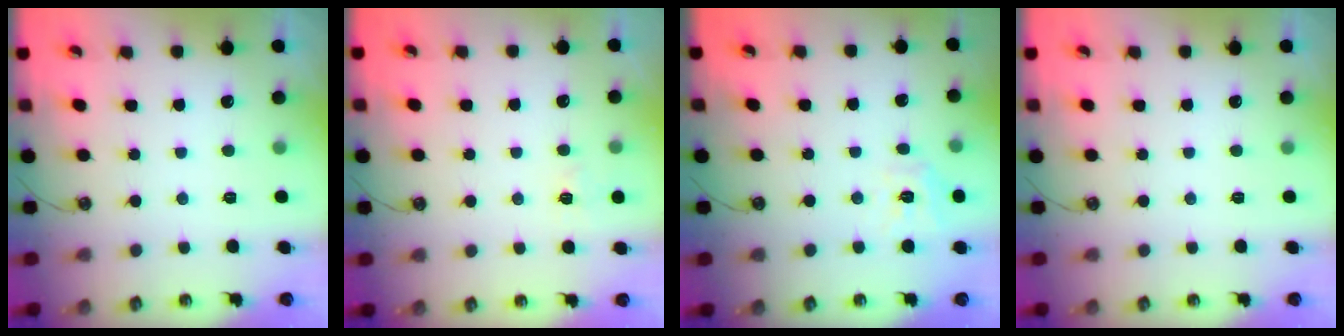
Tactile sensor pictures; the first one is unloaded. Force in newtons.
{"total": 3.0, "press": 3.0, "slide": 0.3}
{"total": 8.4, "press": 8.3, "slide": 0.9}
{"total": 0.0}